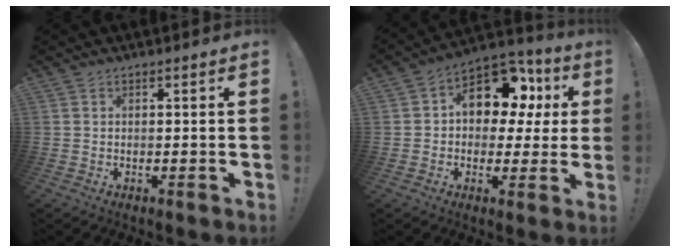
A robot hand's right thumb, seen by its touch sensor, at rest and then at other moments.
{"total": 14.7, "force": [5.6, 9.7, 9.5], "torque": [-0.139, -0.023, 0.101]}